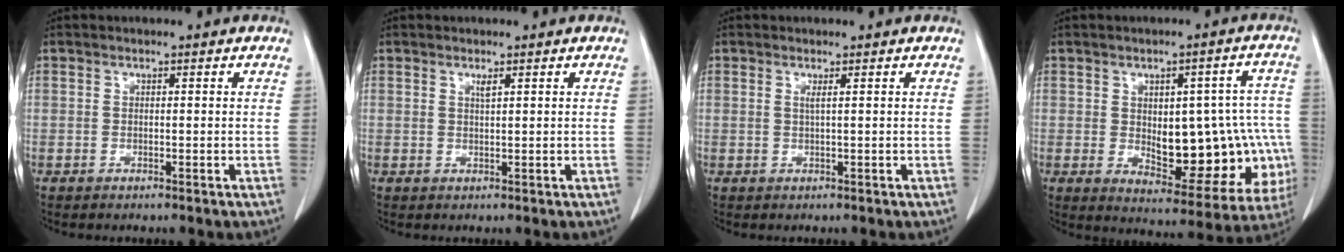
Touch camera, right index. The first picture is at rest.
{"total": 0.8, "force": [0.5, -0.1, 0.7], "torque": [-0.016, -0.003, 0.011]}
{"total": 0.8, "force": [0.3, -0.2, 0.7], "torque": [-0.021, -0.003, 0.009]}
{"total": 18.0, "force": [-1.9, 7.9, 16.0], "torque": [-0.169, 0.027, 0.004]}